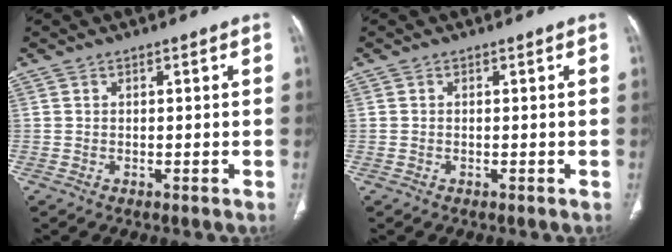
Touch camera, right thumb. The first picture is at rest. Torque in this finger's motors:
{"motor_torque": [0.40, 0.23, -0.02, 0.39, 0.03]}